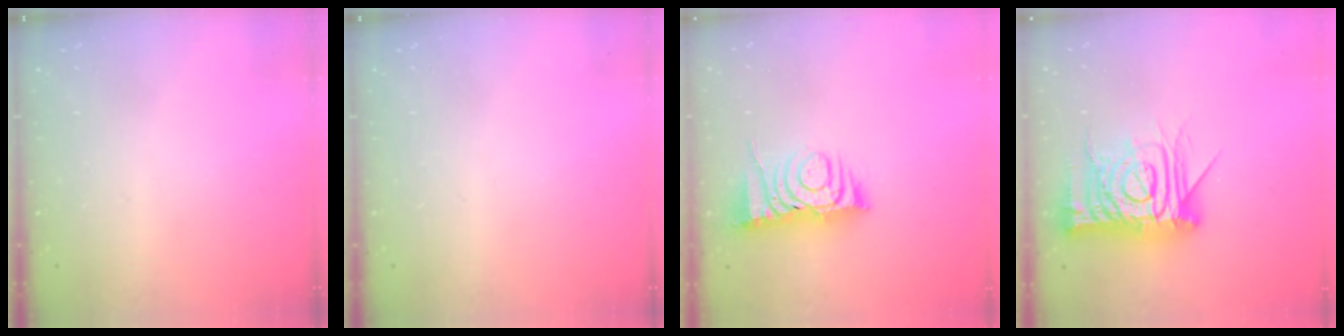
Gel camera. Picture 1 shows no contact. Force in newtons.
{"total": 0.0}
{"total": 7.7, "press": 7.7, "slide": 0.7}
{"total": 17.6, "press": 17.5, "slide": 1.7}